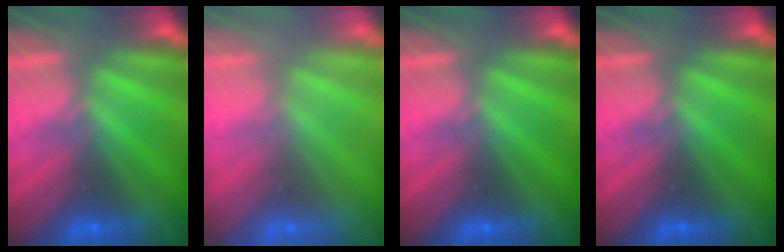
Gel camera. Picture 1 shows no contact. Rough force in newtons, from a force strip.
{"total": 2.9}
{"total": 0.0}
{"total": 0.0}